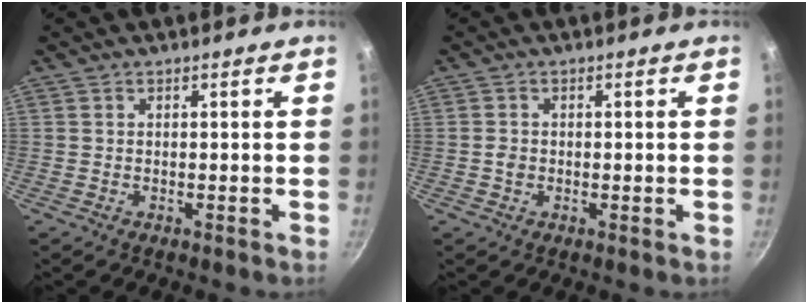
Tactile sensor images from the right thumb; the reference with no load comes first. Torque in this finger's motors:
{"motor_torque": [-0.03, 0.35, 0.40, -0.18, 0.02]}